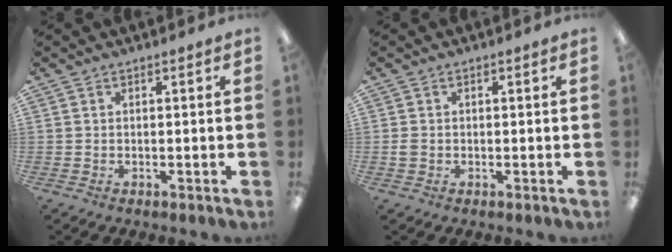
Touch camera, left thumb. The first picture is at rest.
{"total": 1.2, "force": [-0.2, 1.0, 0.7], "torque": [-0.013, 0.003, -0.004]}